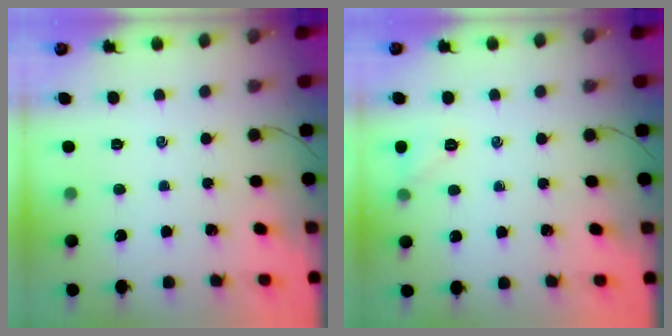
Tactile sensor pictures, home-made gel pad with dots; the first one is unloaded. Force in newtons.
{"total": 5.6, "press": 5.4, "slide": 1.6}